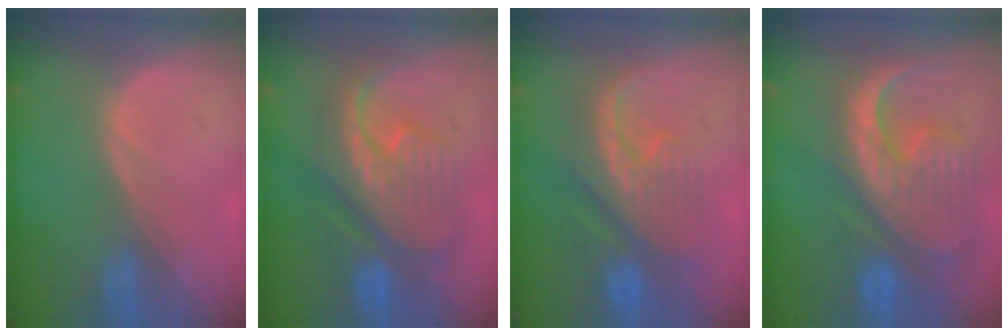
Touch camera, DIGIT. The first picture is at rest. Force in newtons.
{"total": 10.3, "press": 10.2, "slide": 0.9}
{"total": 8.7, "press": 8.5, "slide": 1.8}
{"total": 13.0, "press": 11.2, "slide": 6.6}